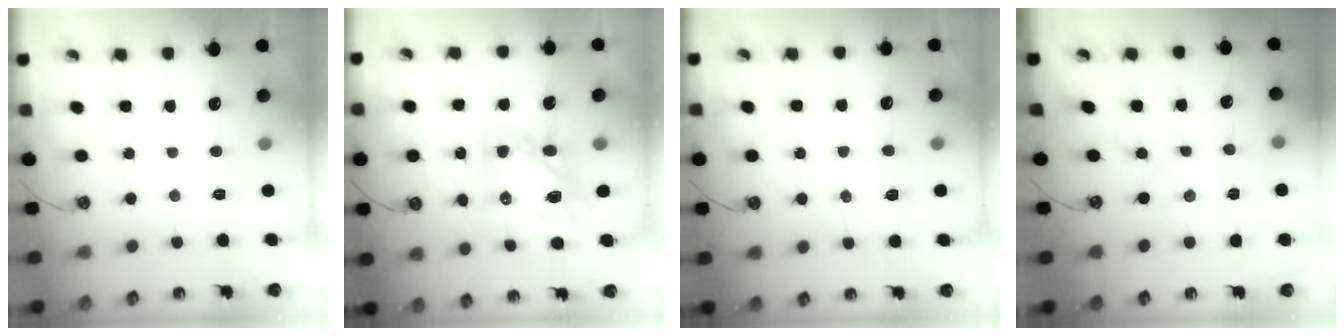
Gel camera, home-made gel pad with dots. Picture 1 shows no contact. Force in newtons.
{"total": 10.8, "press": 10.7, "slide": 1.2}
{"total": 4.1, "press": 3.9, "slide": 1.2}
{"total": 0.0}